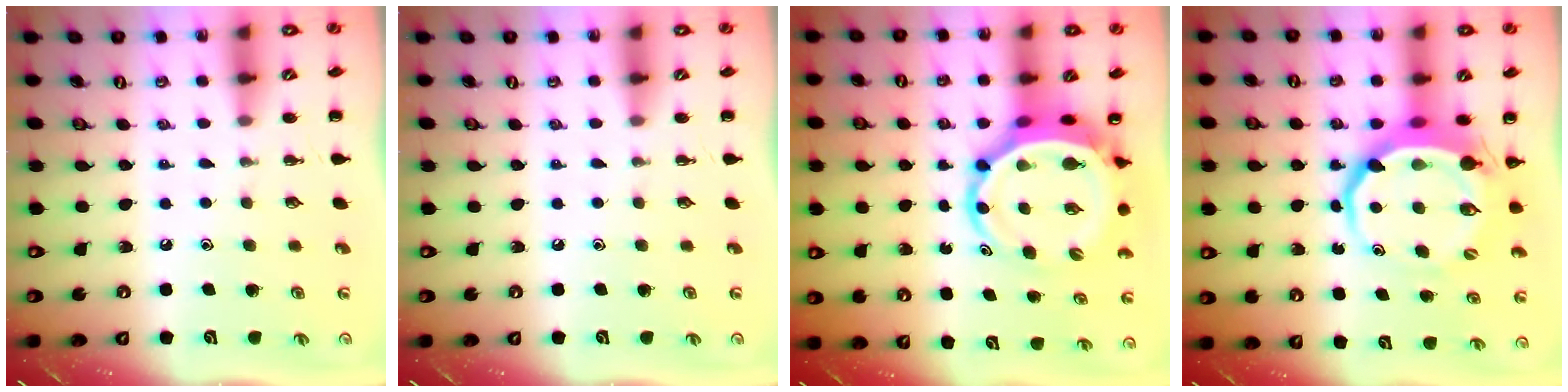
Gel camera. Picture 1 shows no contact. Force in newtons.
{"total": 0.0}
{"total": 7.7, "press": 7.3, "slide": 2.3}
{"total": 9.3, "press": 9.0, "slide": 2.5}